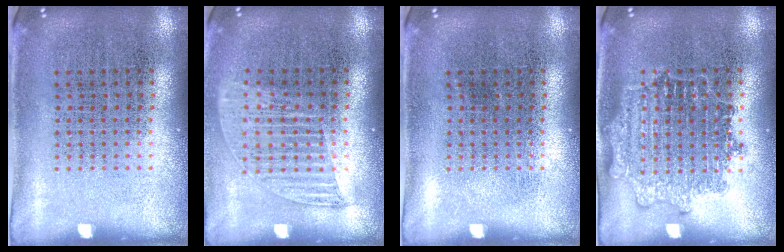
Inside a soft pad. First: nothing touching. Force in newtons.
{"total": 1.2, "press": 1.1, "slide": 0.5}
{"total": 0.0}
{"total": 1.4, "press": 1.4, "slide": 0.2}